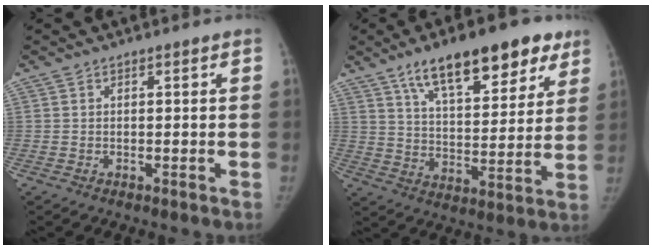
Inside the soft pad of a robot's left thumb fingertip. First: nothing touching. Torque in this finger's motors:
{"motor_torque": [1.01, -0.03, 1.34, -1.39, 0.46]}